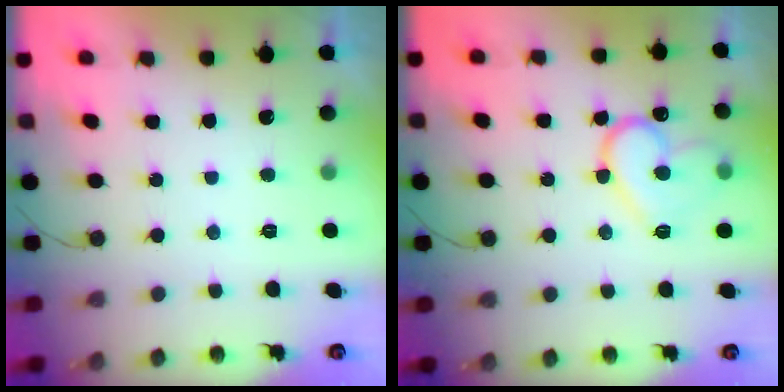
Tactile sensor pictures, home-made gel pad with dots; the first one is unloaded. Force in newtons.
{"total": 13.9, "press": 13.9, "slide": 1.4}